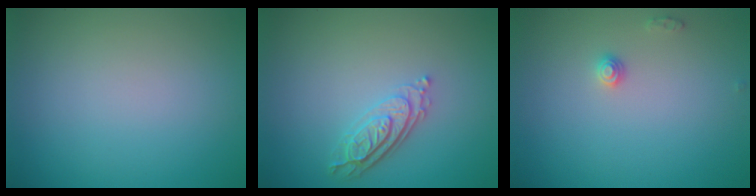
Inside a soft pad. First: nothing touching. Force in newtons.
{"total": 3.1, "press": 2.5, "slide": 1.8}
{"total": 1.0, "press": 1.0, "slide": 0.1}